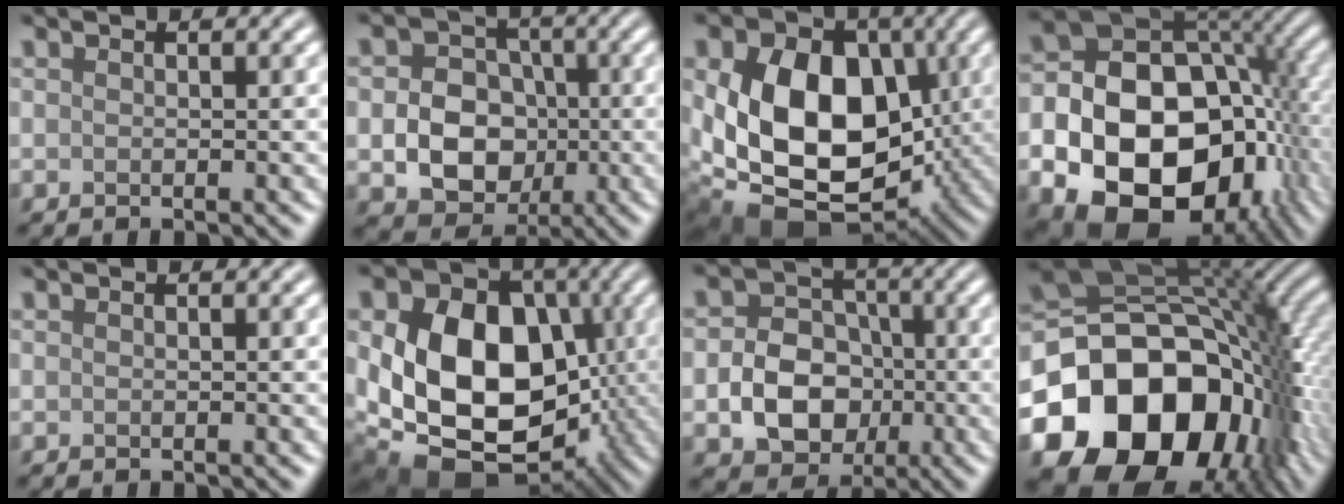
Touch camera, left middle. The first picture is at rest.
{"total": 7.3, "force": [-1.1, 6.1, 3.7], "torque": [-0.043, -0.007, -0.032]}
{"total": 15.3, "force": [-0.6, 10.8, 10.8], "torque": [-0.184, -0.019, -0.014]}
{"total": 22.1, "force": [-5.7, 17.0, 12.9], "torque": [-0.220, -0.039, -0.093]}
{"total": 0.0}
{"total": 17.4, "force": [-1.9, 13.1, 11.3], "torque": [-0.177, -0.002, -0.043]}
{"total": 6.4, "force": [-1.5, 5.1, 3.5], "torque": [-0.052, -0.001, -0.028]}
{"total": 18.8, "force": [-5.9, 13.4, 11.8], "torque": [-0.211, -0.032, -0.090]}